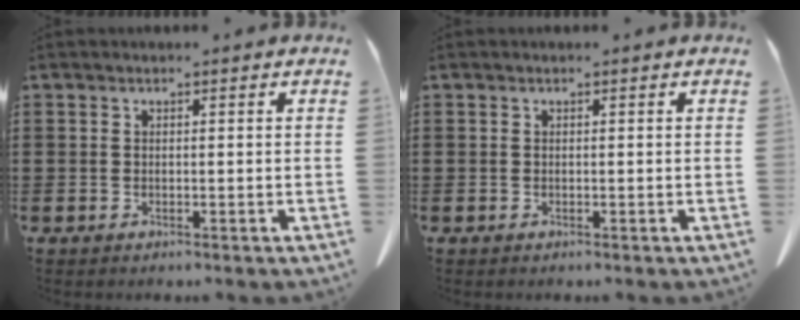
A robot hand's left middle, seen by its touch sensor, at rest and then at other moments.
{"total": 0.0}